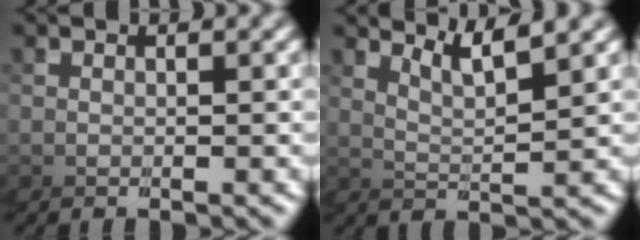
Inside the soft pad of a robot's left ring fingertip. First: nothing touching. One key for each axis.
{"total": 5.9, "fx": 4.6, "fy": -2.7, "fz": -2.5, "tx": -0.004, "ty": 0.023, "tz": 0.064}